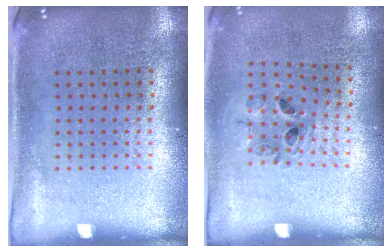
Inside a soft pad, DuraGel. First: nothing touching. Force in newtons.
{"total": 0.9, "press": 0.9, "slide": 0.3}